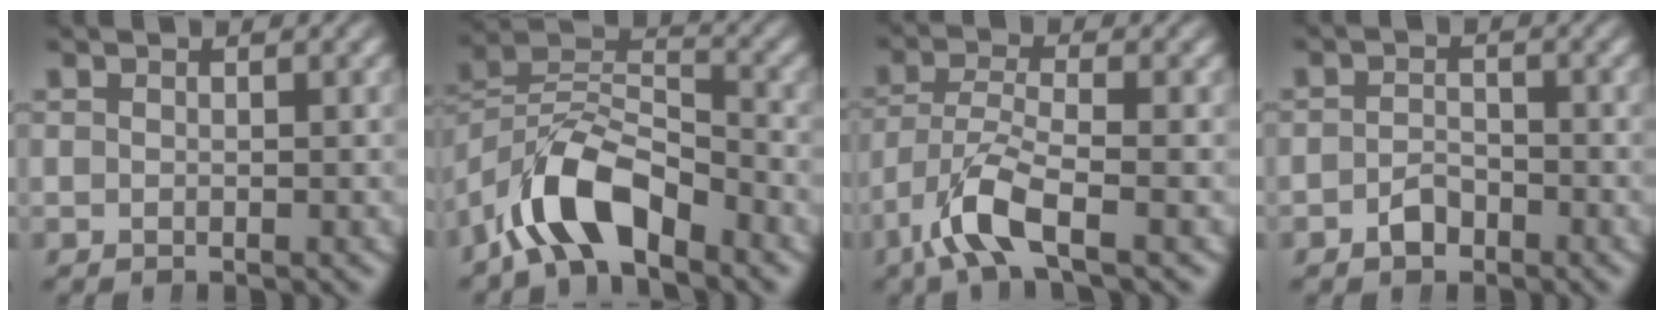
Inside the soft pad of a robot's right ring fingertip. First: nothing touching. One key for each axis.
{"total": 7.8, "fx": -2.3, "fy": 5.3, "fz": 5.2, "tx": -0.110, "ty": -0.024, "tz": -0.037}
{"total": 4.5, "fx": -1.6, "fy": 1.9, "fz": 3.7, "tx": -0.096, "ty": -0.028, "tz": -0.014}
{"total": 2.2, "fx": -1.7, "fy": 1.3, "fz": 0.6, "tx": -0.009, "ty": -0.007, "tz": -0.026}